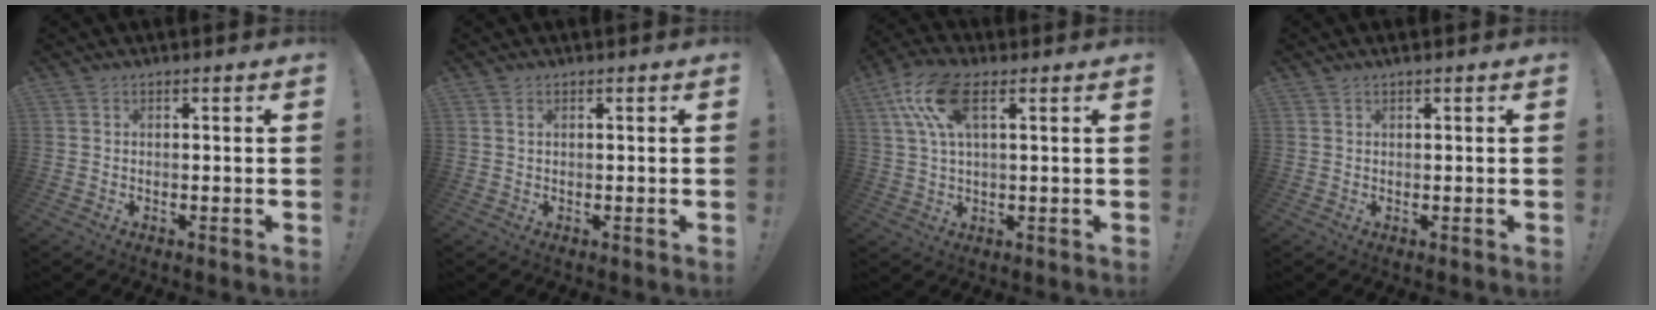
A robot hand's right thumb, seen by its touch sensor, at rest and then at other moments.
{"total": 0.9, "force": [0.5, 0.3, 0.7], "torque": [-0.006, -0.003, 0.008]}
{"total": 12.7, "force": [5.1, 5.3, 10.4], "torque": [-0.200, -0.005, 0.095]}
{"total": 1.0, "force": [0.9, -0.2, 0.3], "torque": [-0.005, 0.000, 0.016]}